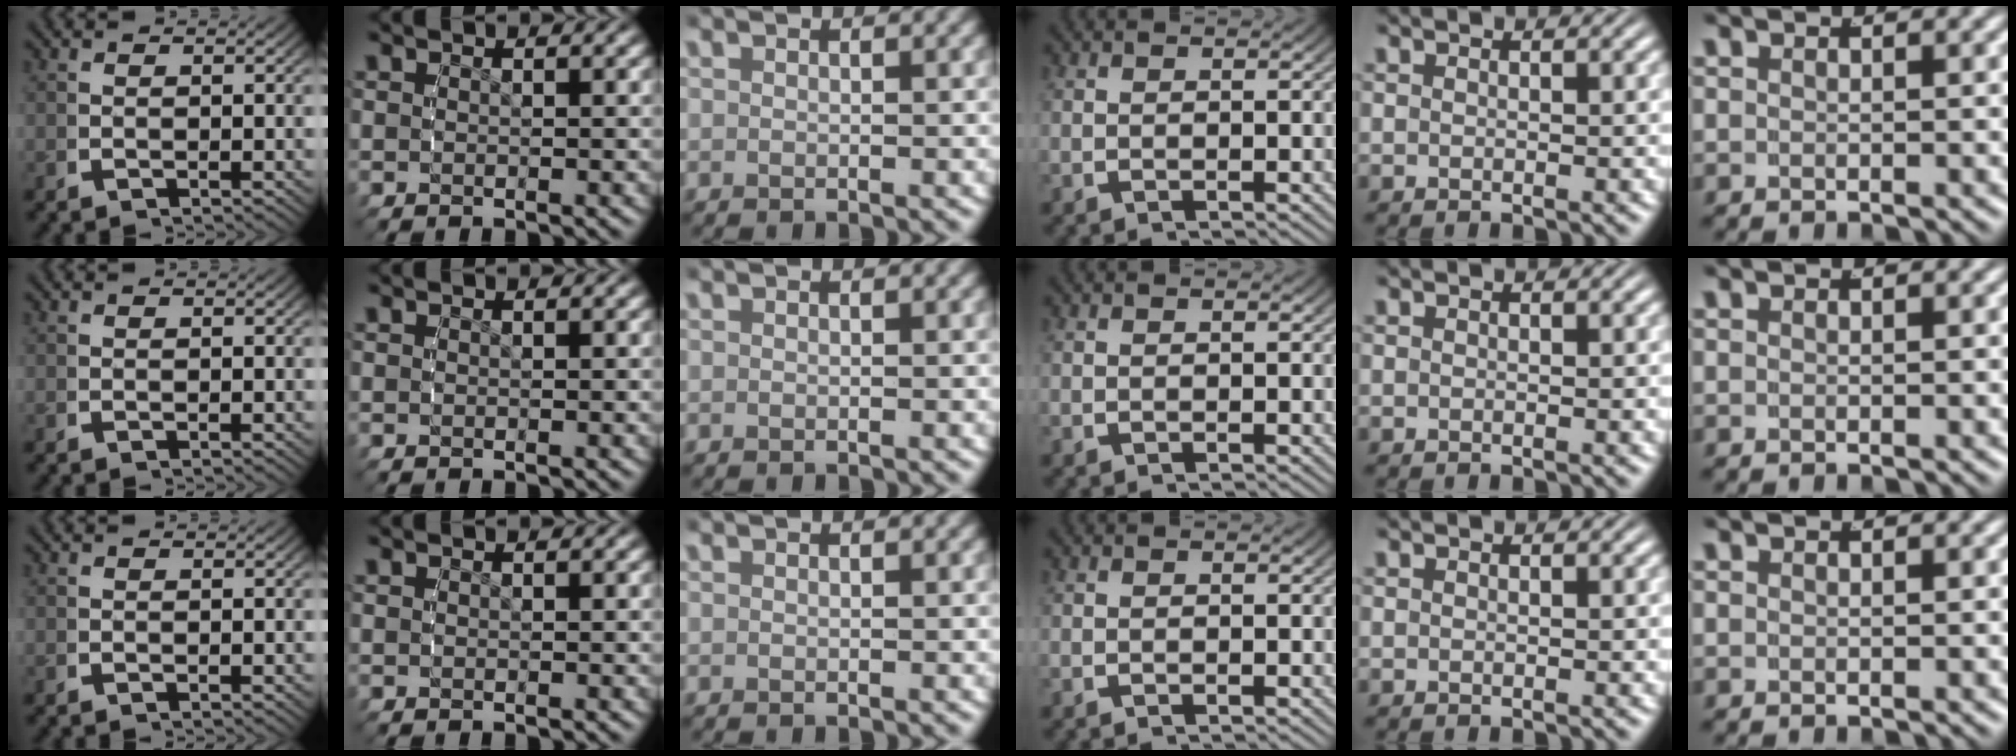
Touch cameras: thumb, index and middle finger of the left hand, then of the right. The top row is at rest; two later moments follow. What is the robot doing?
{"motion": "reach", "object": "string"}